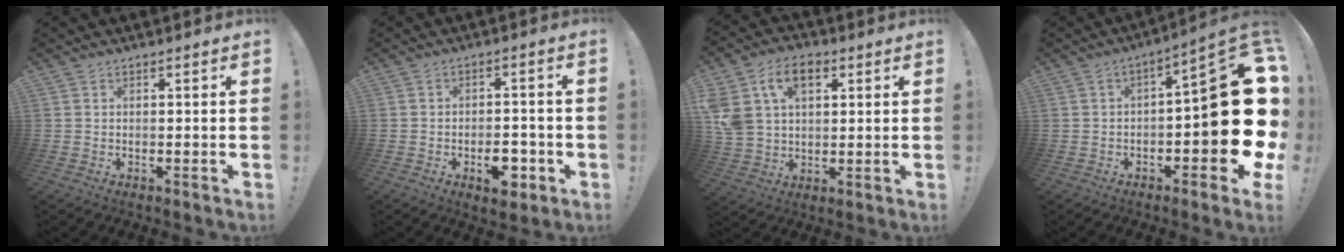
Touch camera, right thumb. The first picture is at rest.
{"total": 7.4, "force": [-3.3, 4.3, 5.1], "torque": [-0.063, 0.020, -0.049]}
{"total": 14.5, "force": [5.8, 9.8, 9.0], "torque": [-0.163, -0.013, 0.110]}
{"total": 20.0, "force": [-2.3, 6.7, 18.7], "torque": [-0.230, 0.007, -0.036]}